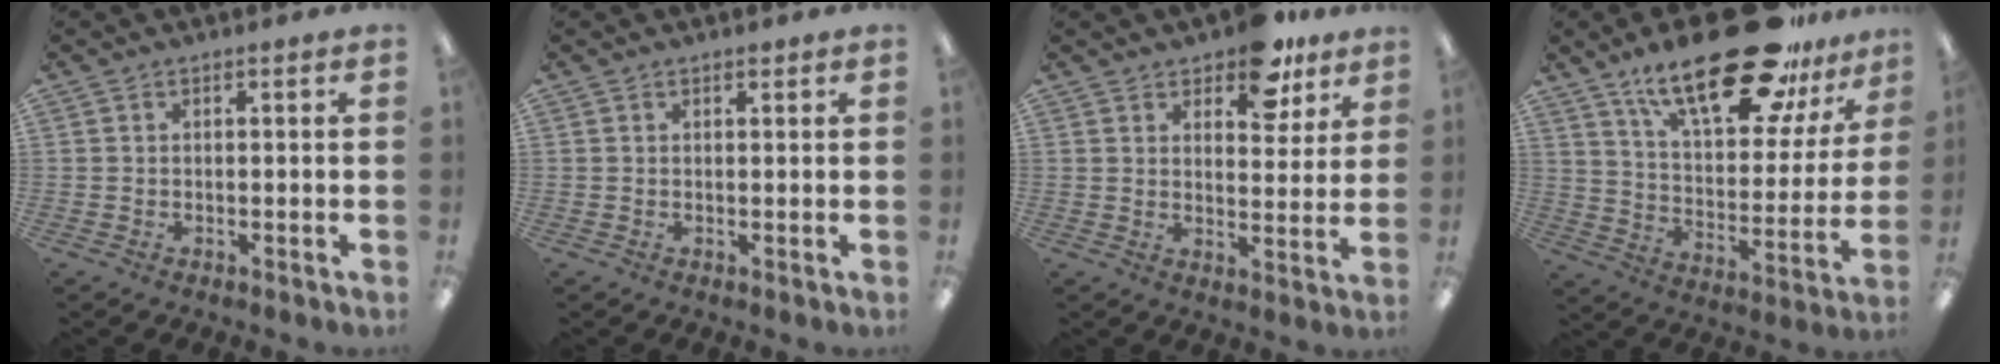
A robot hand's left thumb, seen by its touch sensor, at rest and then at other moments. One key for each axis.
{"total": 0.9, "fx": 0.7, "fy": 0.5, "fz": 0.3, "tx": 0.001, "ty": -0.003, "tz": 0.012}
{"total": 9.5, "fx": 7.4, "fy": 4.4, "fz": 4.2, "tx": -0.048, "ty": -0.041, "tz": 0.130}
{"total": 26.7, "fx": 18.6, "fy": 9.9, "fz": 16.3, "tx": -0.253, "ty": -0.103, "tz": 0.309}